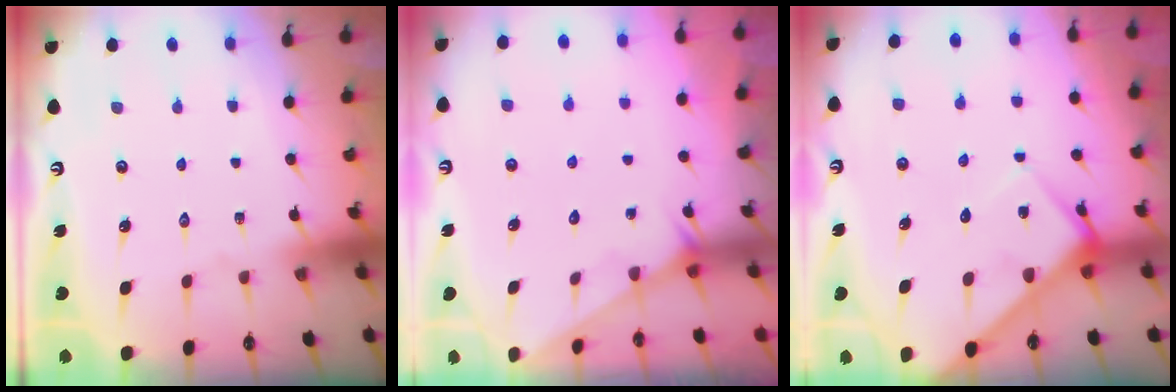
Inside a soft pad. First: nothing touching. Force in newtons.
{"total": 1.3, "press": 1.3, "slide": 0.1}
{"total": 6.4, "press": 6.4, "slide": 0.7}